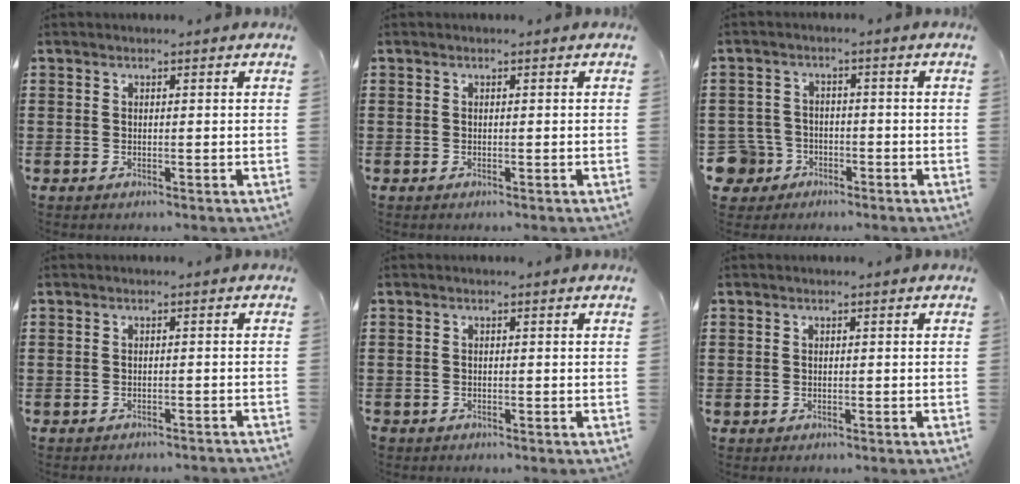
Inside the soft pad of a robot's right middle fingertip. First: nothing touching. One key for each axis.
{"total": 0.0}
{"total": 5.0, "fx": -2.7, "fy": 3.9, "fz": 1.5, "tx": -0.068, "ty": -0.004, "tz": -0.061}
{"total": 1.0, "fx": -1.0, "fy": -0.1, "fz": -0.1, "tx": -0.002, "ty": 0.001, "tz": -0.021}
{"total": 0.7, "fx": -0.6, "fy": 0.3, "fz": 0.0, "tx": -0.001, "ty": -0.003, "tz": -0.013}
{"total": 0.5, "fx": -0.2, "fy": 0.5, "fz": 0.0, "tx": 0.000, "ty": 0.005, "tz": -0.006}